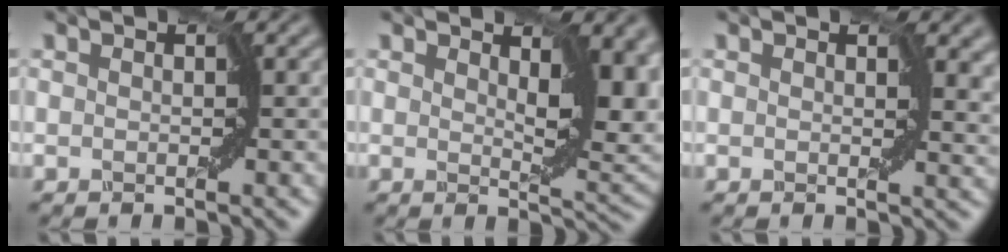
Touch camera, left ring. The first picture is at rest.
{"total": 7.4, "force": [1.2, 3.7, 6.3], "torque": [-0.098, -0.008, 0.023]}
{"total": 3.4, "force": [0.9, 2.1, 2.4], "torque": [-0.023, 0.000, 0.008]}